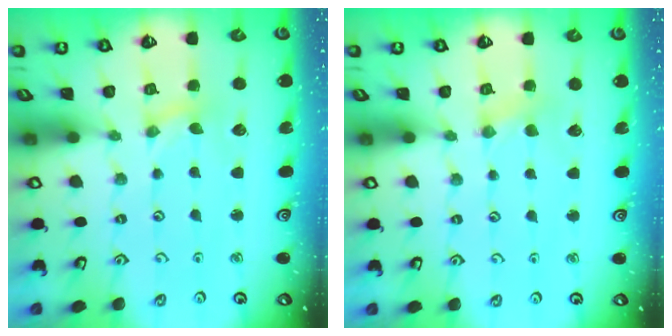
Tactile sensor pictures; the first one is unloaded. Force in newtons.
{"total": 2.8, "press": 2.7, "slide": 0.5}